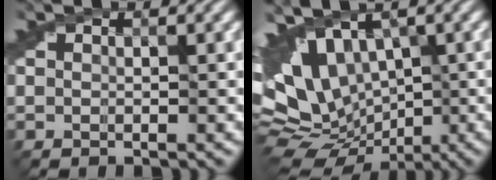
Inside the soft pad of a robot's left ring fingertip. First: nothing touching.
{"total": 12.5, "force": [0.0, 8.5, 9.1], "torque": [-0.174, -0.005, 0.036]}